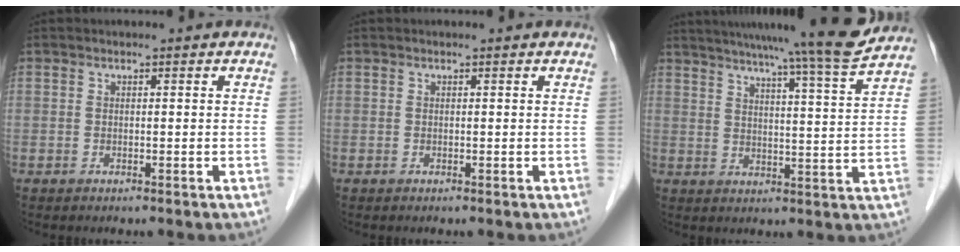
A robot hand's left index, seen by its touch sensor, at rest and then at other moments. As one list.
[{"total": 0.0}, {"total": 16.8, "force": [14.8, -1.7, 7.6], "torque": [-0.122, -0.033, 0.193]}]